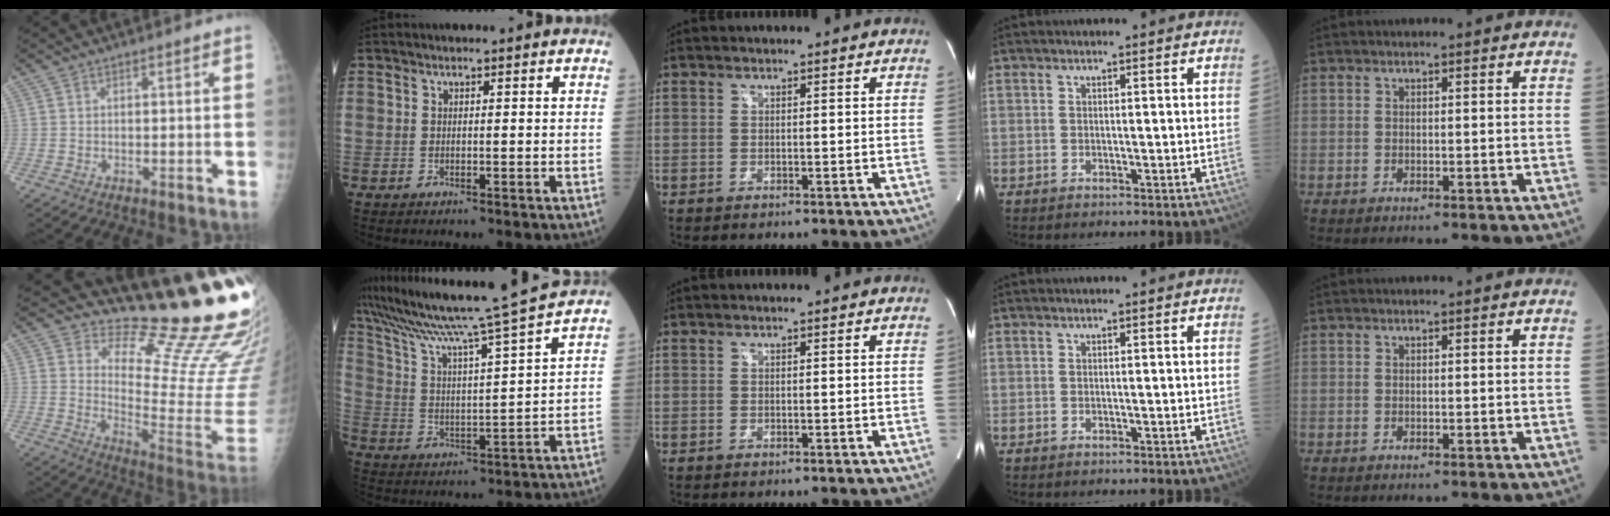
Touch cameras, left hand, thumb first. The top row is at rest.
{"thumb": {"total": 21.4, "force": [18.8, 2.9, 9.7], "torque": [-0.102, -0.204, 0.248]}, "index": {"total": 18.4, "force": [16.2, -3.1, 8.1], "torque": [-0.151, -0.032, 0.251]}}